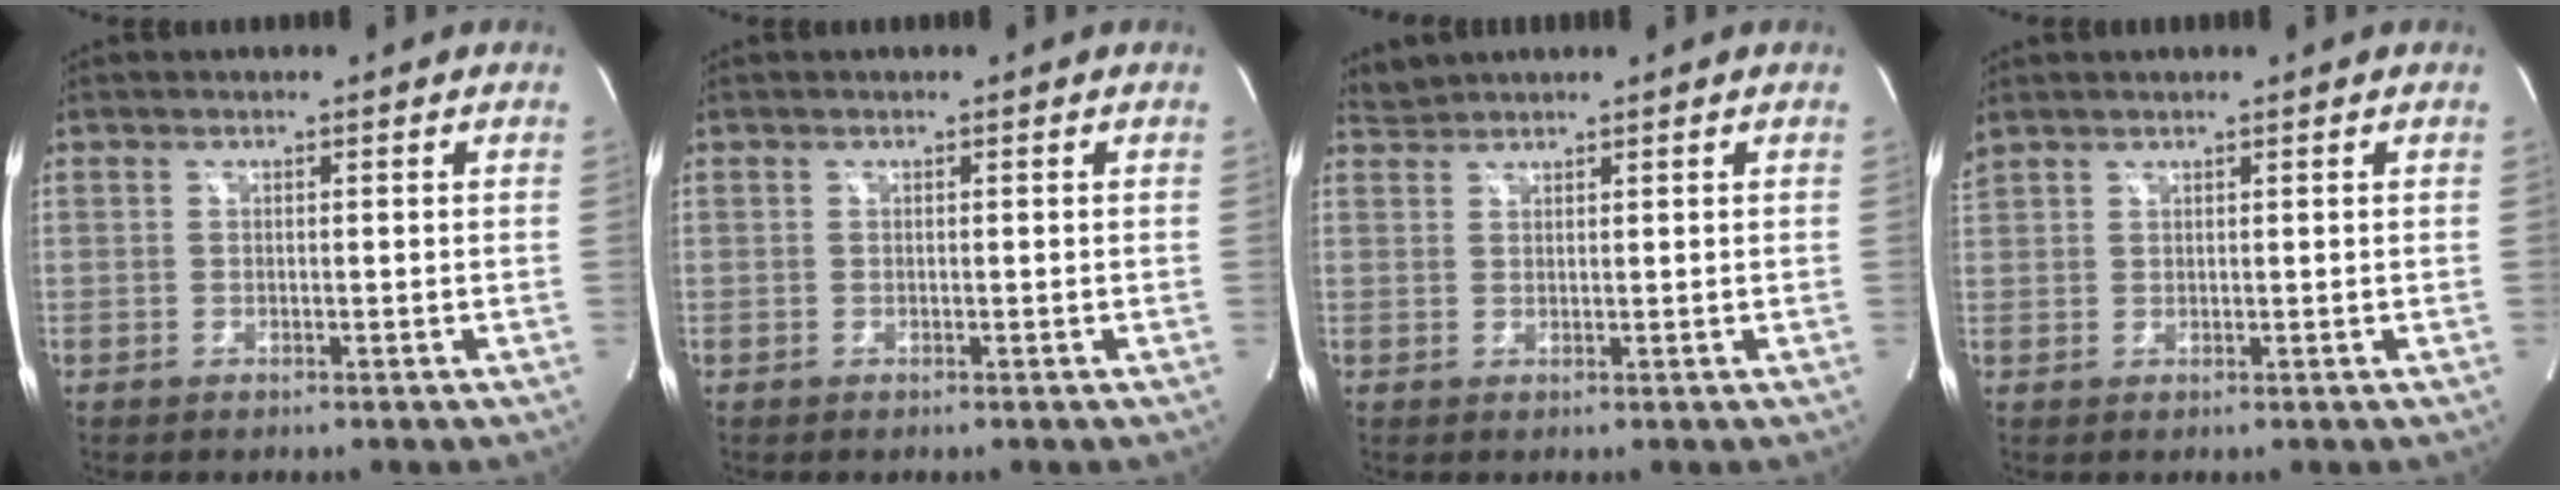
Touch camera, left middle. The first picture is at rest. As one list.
[{"total": 0.0}, {"total": 1.8, "force": [1.7, -0.2, -0.5], "torque": [-0.003, 0.007, 0.040]}, {"total": 2.2, "force": [2.1, 0.5, 0.6], "torque": [-0.028, 0.026, 0.046]}]